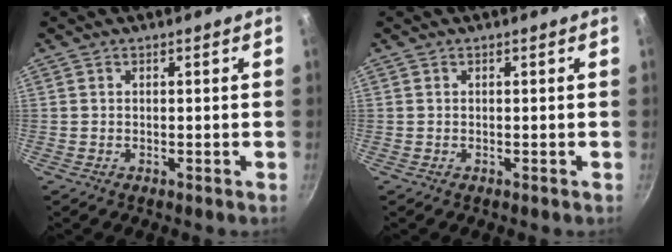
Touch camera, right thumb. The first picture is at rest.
{"total": 0.0}